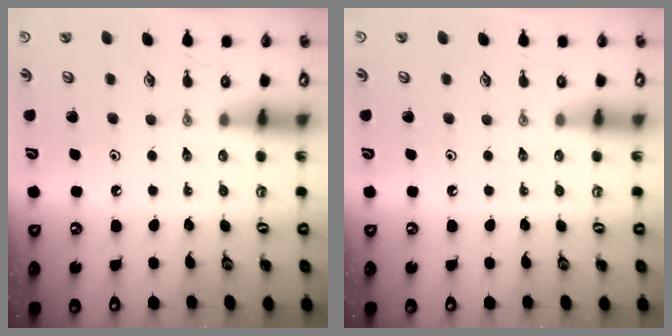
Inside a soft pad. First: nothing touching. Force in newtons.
{"total": 0.0}